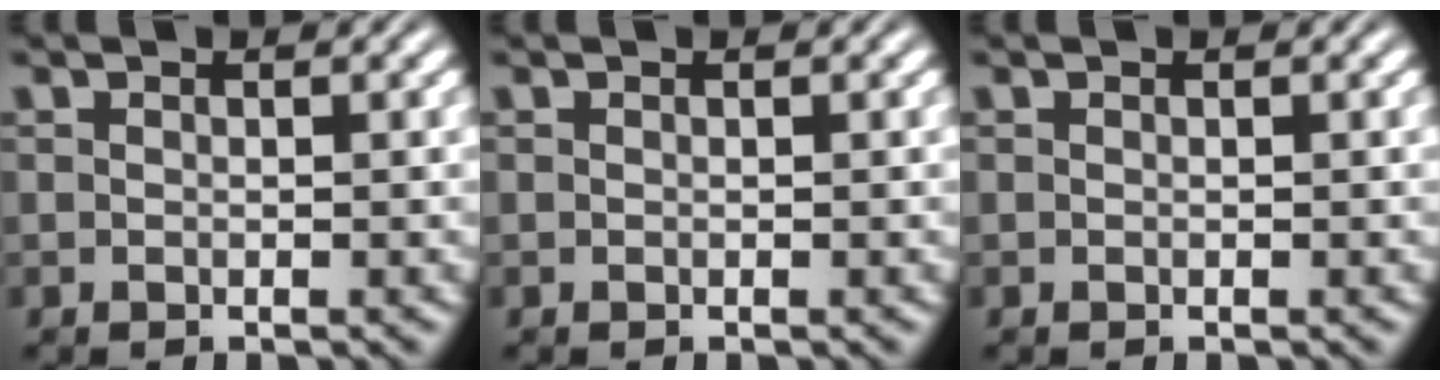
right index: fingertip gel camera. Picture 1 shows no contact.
{"total": 0.0}
{"total": 0.0}